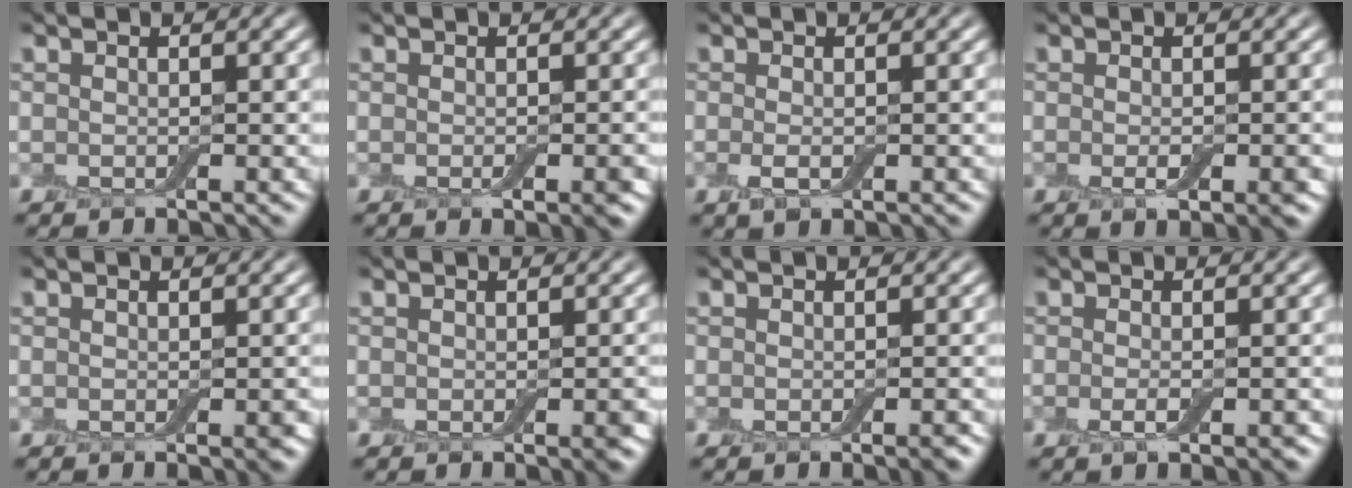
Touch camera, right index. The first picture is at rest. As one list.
[{"total": 1.4, "force": [-0.5, 0.3, 1.3], "torque": [-0.017, -0.005, -0.007]}, {"total": 1.6, "force": [-0.4, 0.7, 1.4], "torque": [-0.031, -0.007, -0.009]}, {"total": 2.1, "force": [-0.6, 0.7, 1.9], "torque": [-0.027, -0.007, -0.008]}, {"total": 0.8, "force": [-0.2, 0.2, 0.7], "torque": [-0.008, -0.003, -0.002]}, {"total": 1.1, "force": [-0.4, 0.2, 1.0], "torque": [-0.011, -0.003, -0.004]}, {"total": 1.0, "force": [-0.4, 0.1, 0.9], "torque": [-0.012, -0.002, -0.007]}, {"total": 1.9, "force": [-0.6, 0.5, 1.7], "torque": [-0.028, -0.004, -0.013]}]